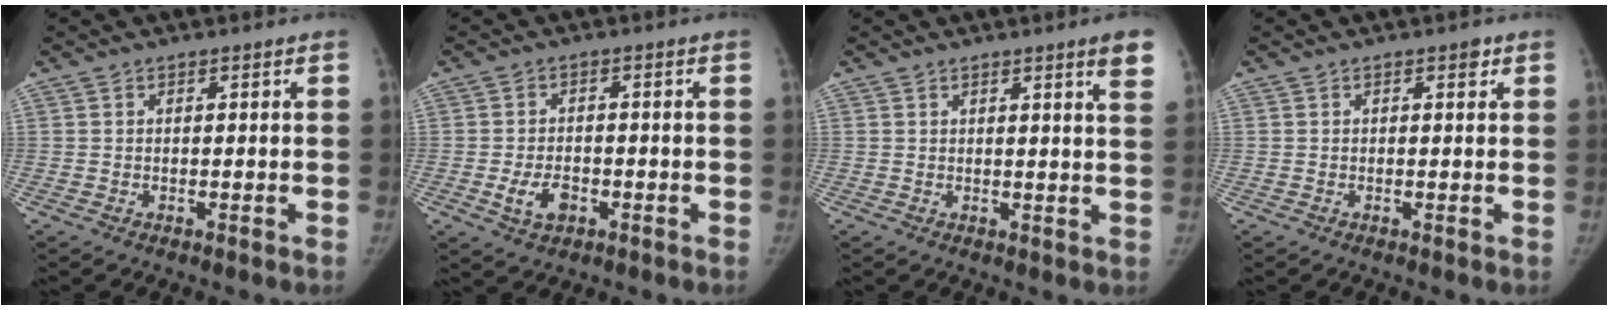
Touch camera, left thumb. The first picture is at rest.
{"total": 4.8, "force": [-1.6, 3.1, 3.3], "torque": [-0.056, 0.007, -0.024]}
{"total": 5.3, "force": [3.3, 0.1, 4.1], "torque": [-0.044, -0.017, 0.038]}
{"total": 1.3, "force": [0.8, 0.5, 0.9], "torque": [-0.006, -0.002, 0.010]}